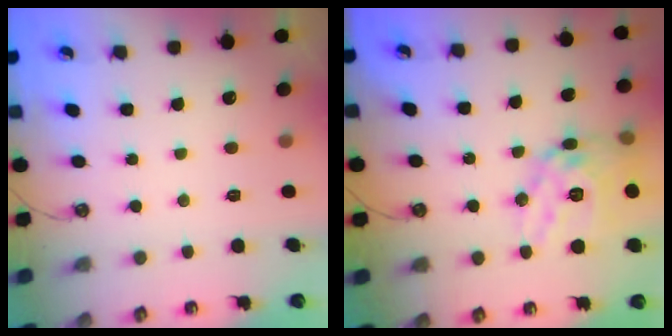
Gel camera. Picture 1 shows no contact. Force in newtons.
{"total": 18.3, "press": 18.2, "slide": 1.7}